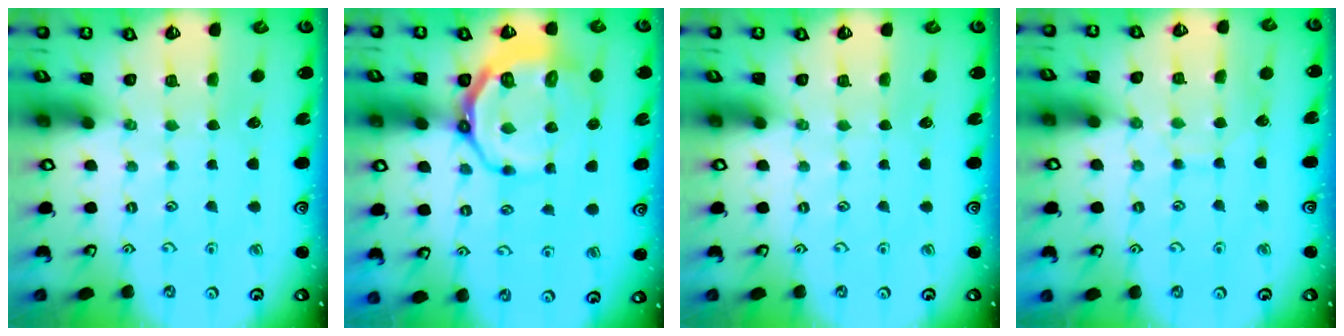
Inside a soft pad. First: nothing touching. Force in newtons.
{"total": 10.7, "press": 10.2, "slide": 3.4}
{"total": 0.0}
{"total": 6.6, "press": 6.5, "slide": 0.5}